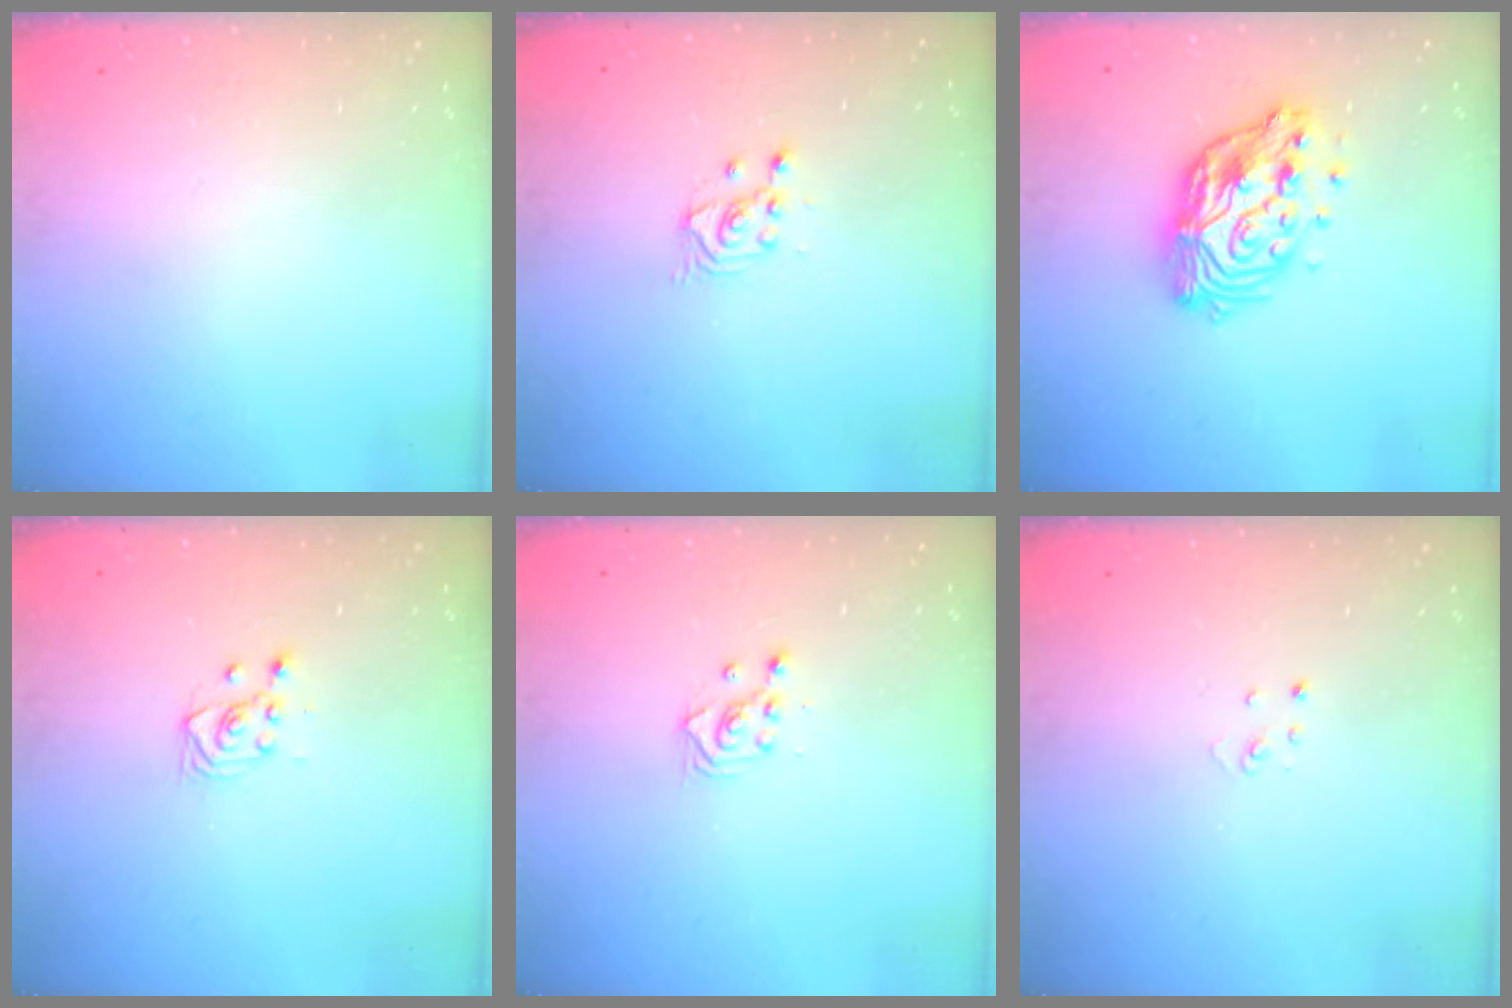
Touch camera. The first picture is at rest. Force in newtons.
{"total": 2.7, "press": 2.7, "slide": 0.2}
{"total": 14.1, "press": 14.1, "slide": 1.1}
{"total": 3.6, "press": 3.4, "slide": 1.4}
{"total": 2.3, "press": 2.3, "slide": 0.3}
{"total": 1.9, "press": 1.9, "slide": 0.2}